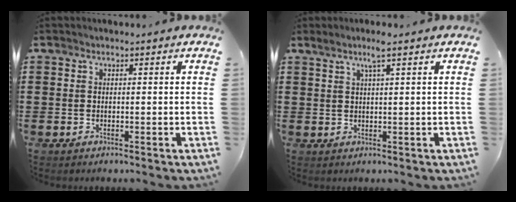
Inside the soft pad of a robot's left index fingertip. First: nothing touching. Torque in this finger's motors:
{"motor_torque": [0.50, -0.39, 0.06, 0.02]}